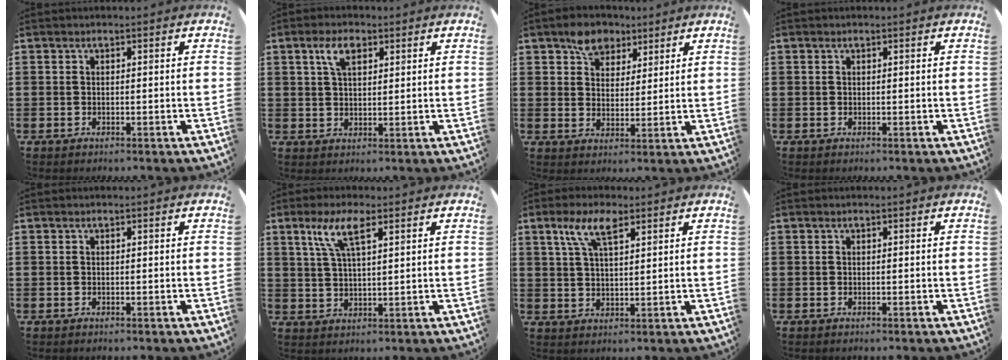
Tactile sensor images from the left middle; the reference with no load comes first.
{"total": 3.9, "force": [2.3, 1.8, 2.7], "torque": [-0.052, 0.006, 0.038]}
{"total": 5.0, "force": [3.8, 3.1, 1.0], "torque": [-0.018, 0.001, 0.070]}
{"total": 0.0}
{"total": 0.0}
{"total": 5.6, "force": [3.2, 1.3, 4.4], "torque": [-0.096, 0.010, 0.055]}
{"total": 5.7, "force": [3.5, 1.9, 4.1], "torque": [-0.082, 0.006, 0.060]}
{"total": 0.0}